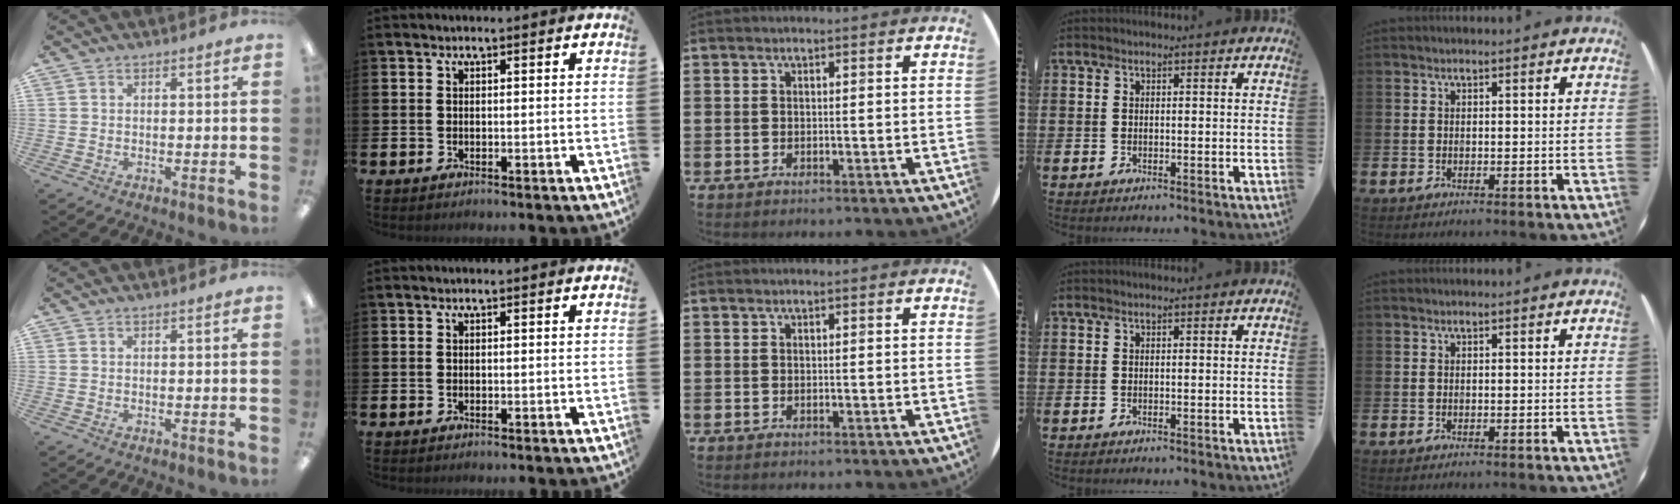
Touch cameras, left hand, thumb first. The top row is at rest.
{}